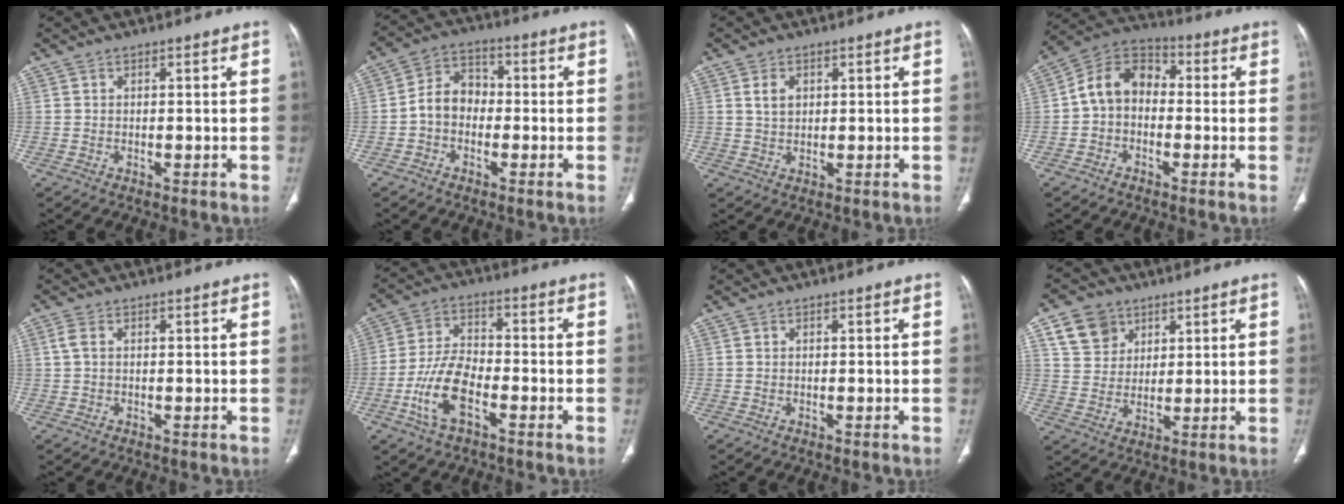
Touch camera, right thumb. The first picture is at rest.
{"total": 7.0, "force": [-1.4, 5.5, 4.1], "torque": [-0.051, 0.029, -0.041]}
{"total": 3.1, "force": [1.0, 2.1, 2.0], "torque": [-0.030, -0.003, 0.020]}
{"total": 9.6, "force": [-0.7, 7.4, 6.2], "torque": [-0.088, 0.036, -0.031]}
{"total": 2.0, "force": [0.5, 1.1, 1.5], "torque": [-0.043, 0.010, 0.011]}
{"total": 10.3, "force": [-4.3, 4.8, 8.0], "torque": [-0.166, 0.021, -0.083]}
{"total": 0.0}
{"total": 8.4, "force": [4.5, 6.6, 2.7], "torque": [-0.020, -0.011, 0.089]}